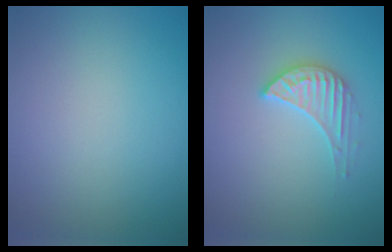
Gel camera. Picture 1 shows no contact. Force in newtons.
{"total": 3.0, "press": 2.9, "slide": 0.4}